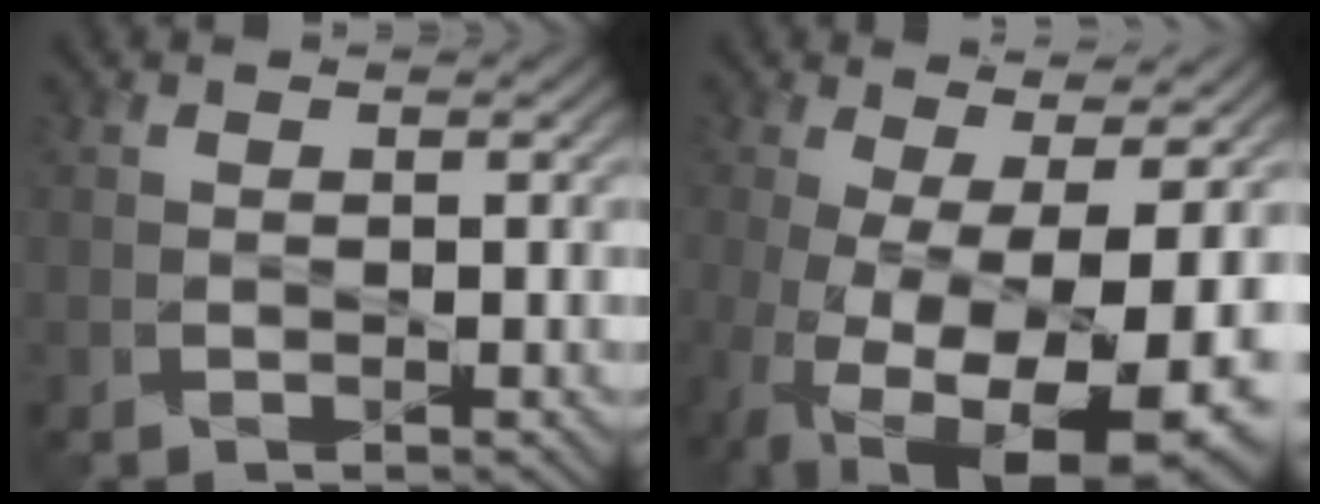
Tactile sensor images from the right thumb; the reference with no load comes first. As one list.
[{"total": 16.3, "force": [-5.8, 6.5, 13.8], "torque": [-0.272, -0.051, -0.070]}]